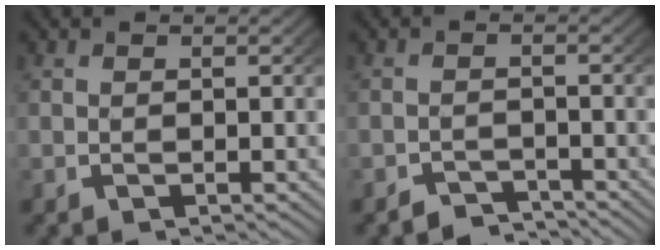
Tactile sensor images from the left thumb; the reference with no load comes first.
{"total": 2.5, "force": [-2.3, 0.7, 0.5], "torque": [-0.002, -0.010, -0.043]}